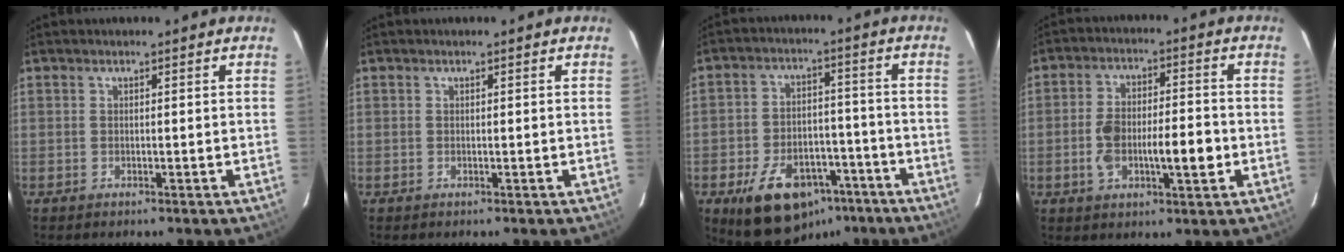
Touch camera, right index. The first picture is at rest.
{"total": 0.0}
{"total": 14.3, "force": [-8.4, 8.0, 8.2], "torque": [-0.129, 0.010, -0.125]}
{"total": 10.1, "force": [-2.2, 3.3, 9.2], "torque": [-0.167, 0.015, -0.033]}